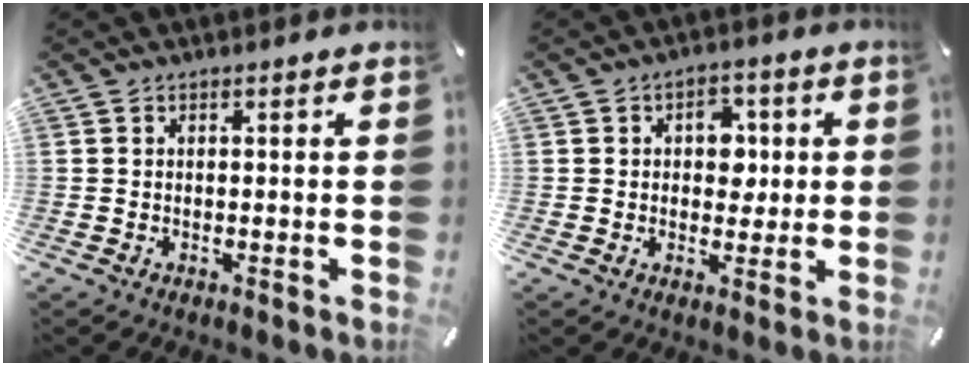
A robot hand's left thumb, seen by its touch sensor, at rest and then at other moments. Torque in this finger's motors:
{"motor_torque": [0.62, 1.38, 0.44, -0.45, 0.16]}